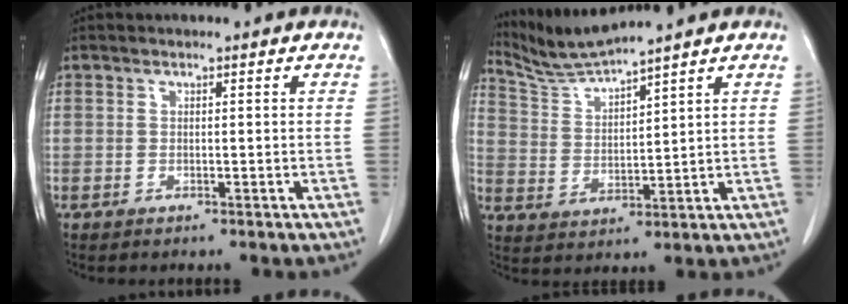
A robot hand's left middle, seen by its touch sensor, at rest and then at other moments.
{"total": 6.1, "force": [5.8, -1.7, 0.4], "torque": [-0.029, -0.011, 0.130]}